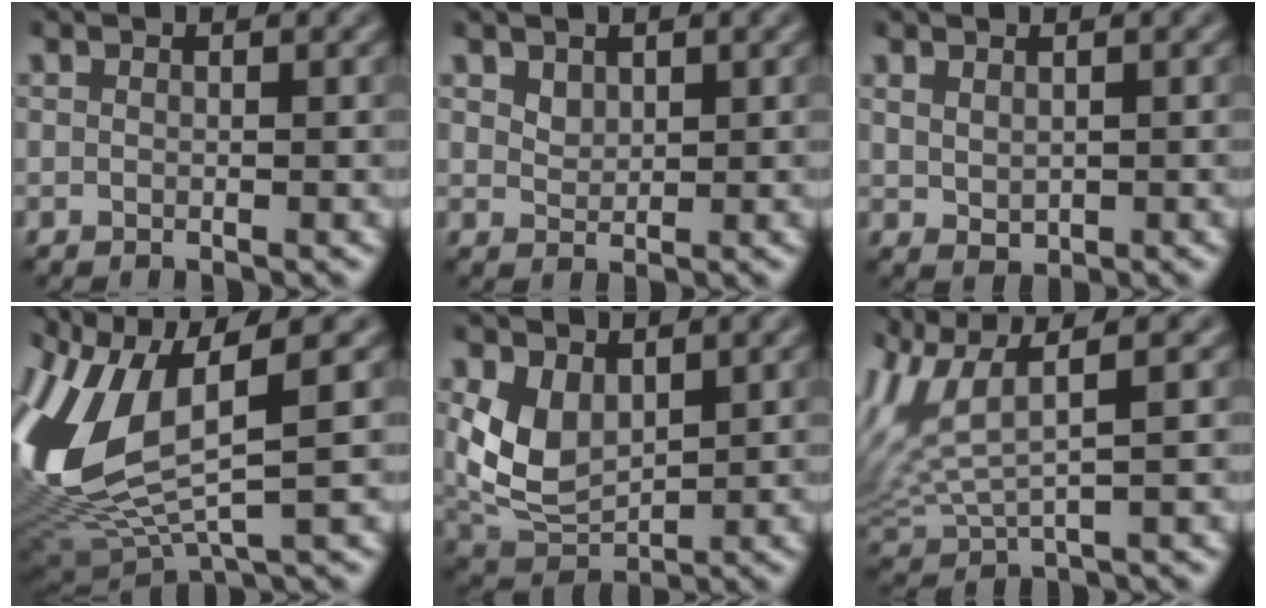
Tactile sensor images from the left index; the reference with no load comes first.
{"total": 0.8, "force": [0.5, 0.6, 0.2], "torque": [-0.009, -0.004, 0.020]}
{"total": 0.7, "force": [0.3, 0.5, 0.4], "torque": [-0.012, 0.000, 0.018]}
{"total": 12.3, "force": [0.9, 5.3, 11.1], "torque": [-0.264, -0.010, 0.033]}
{"total": 4.3, "force": [0.6, 2.8, 3.1], "torque": [-0.073, -0.006, 0.026]}
{"total": 6.6, "force": [1.7, 2.7, 5.8], "torque": [-0.151, 0.009, 0.042]}